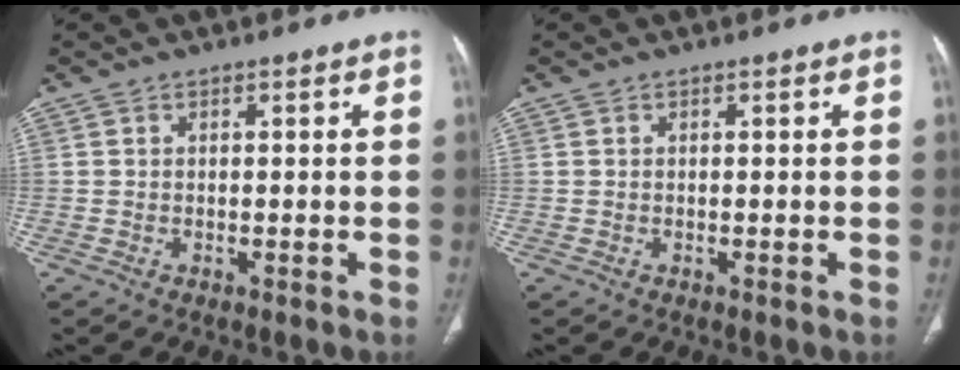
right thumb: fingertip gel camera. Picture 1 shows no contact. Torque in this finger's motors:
{"motor_torque": [-0.01, 0.00, -0.05, 0.05, 0.00]}